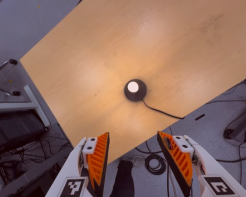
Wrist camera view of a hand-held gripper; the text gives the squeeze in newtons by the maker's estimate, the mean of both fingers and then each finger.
{"total": 0.0}